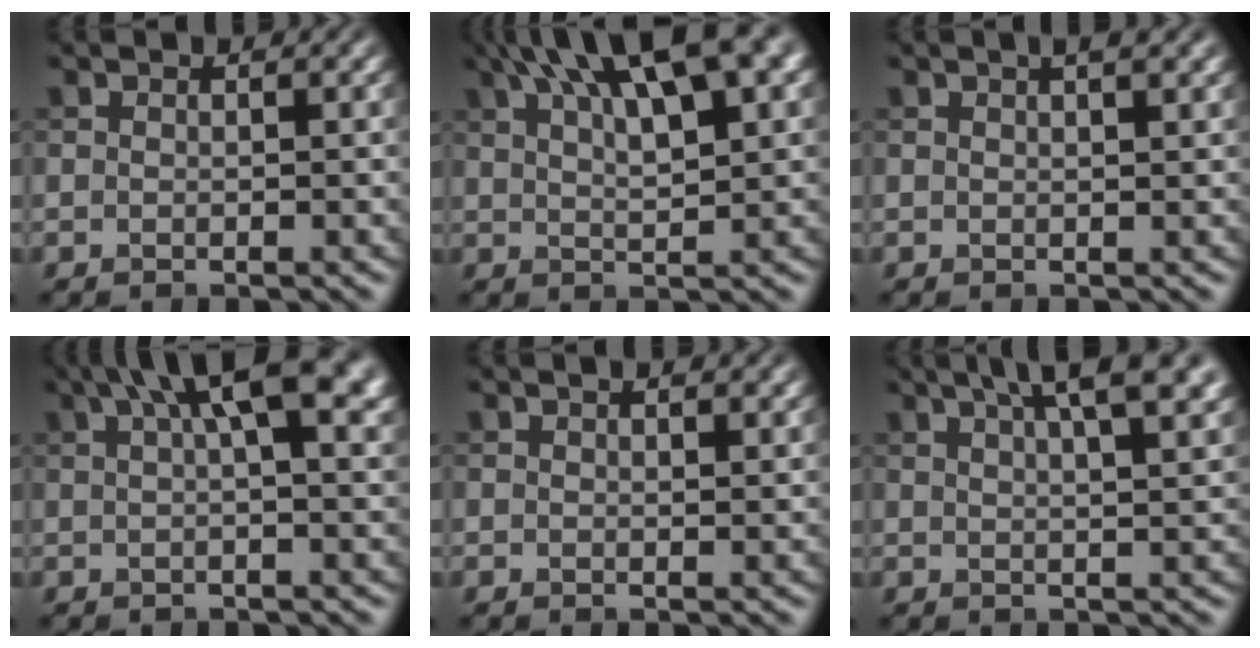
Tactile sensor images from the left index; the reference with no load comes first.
{"total": 12.6, "force": [7.0, 4.0, 9.6], "torque": [-0.133, 0.035, 0.096]}
{"total": 2.2, "force": [1.2, 0.6, 1.7], "torque": [-0.015, 0.004, 0.013]}
{"total": 8.9, "force": [3.7, 2.5, 7.6], "torque": [-0.094, 0.022, 0.048]}
{"total": 1.4, "force": [0.9, 0.4, 1.0], "torque": [-0.010, 0.001, 0.015]}
{"total": 8.8, "force": [5.3, 3.0, 6.4], "torque": [-0.063, 0.040, 0.047]}